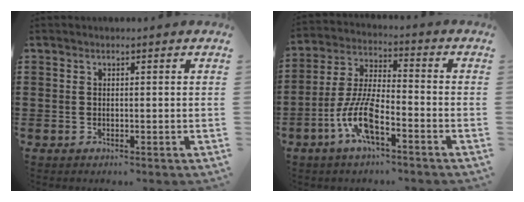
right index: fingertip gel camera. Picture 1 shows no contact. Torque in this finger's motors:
{"motor_torque": [2.14, 0.00, 0.35, 0.21]}